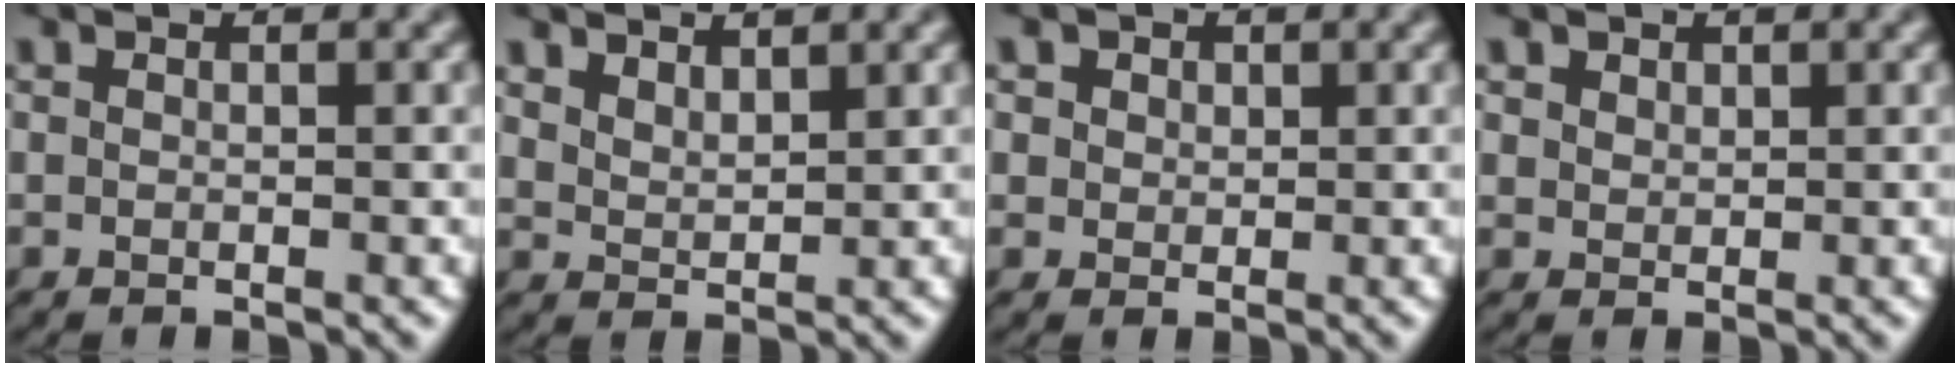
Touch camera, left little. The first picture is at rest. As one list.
[{"total": 2.2, "force": [1.8, 0.8, 1.0], "torque": [-0.026, 0.001, 0.041]}, {"total": 3.9, "force": [2.0, 2.8, 1.7], "torque": [-0.043, 0.006, 0.025]}, {"total": 2.1, "force": [1.3, 1.4, 0.7], "torque": [-0.028, 0.000, 0.030]}]